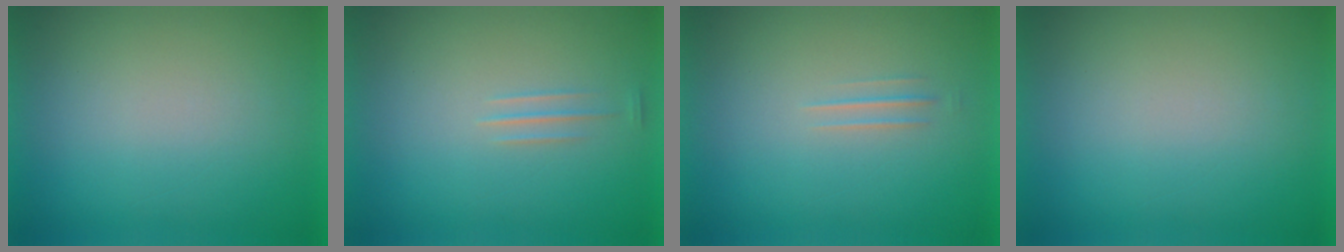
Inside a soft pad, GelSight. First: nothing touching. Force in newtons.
{"total": 1.1}
{"total": 1.3}
{"total": 0.0}